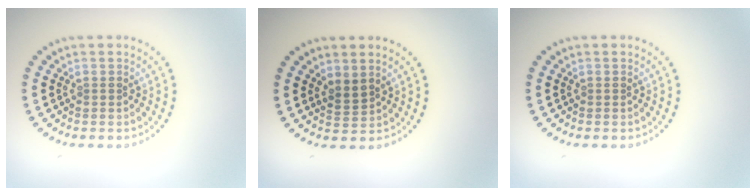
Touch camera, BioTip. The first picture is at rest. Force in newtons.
{"total": 1.6, "press": 1.2, "slide": 1.1}
{"total": 0.0}